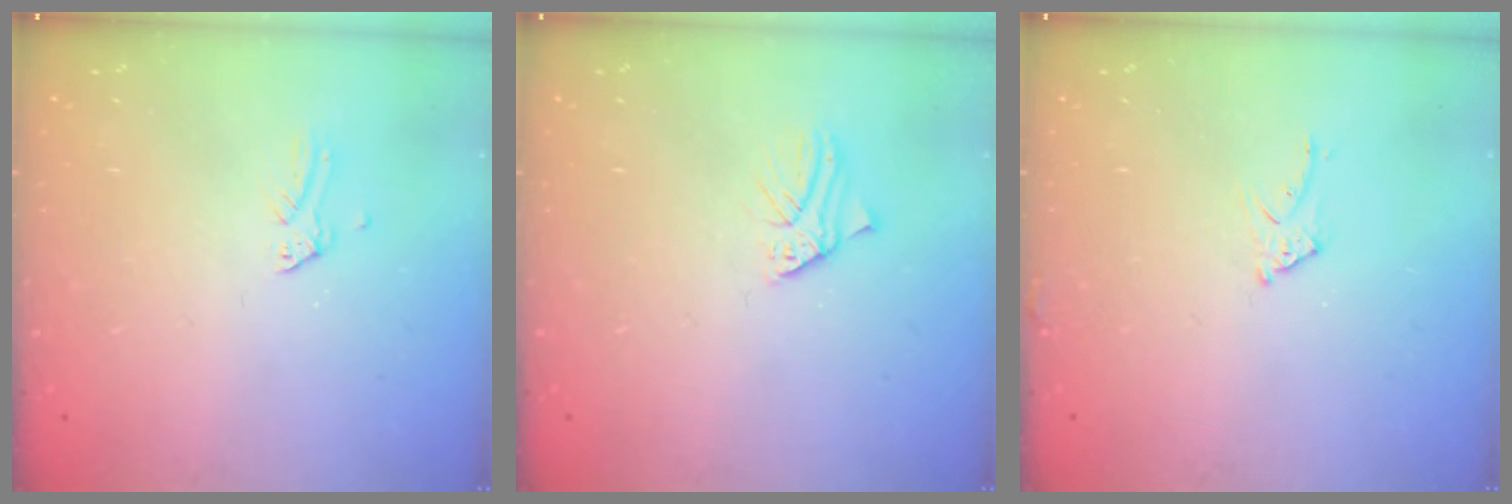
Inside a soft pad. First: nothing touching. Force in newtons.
{"total": 1.2, "press": 1.2, "slide": 0.1}
{"total": 6.8, "press": 6.8, "slide": 0.4}